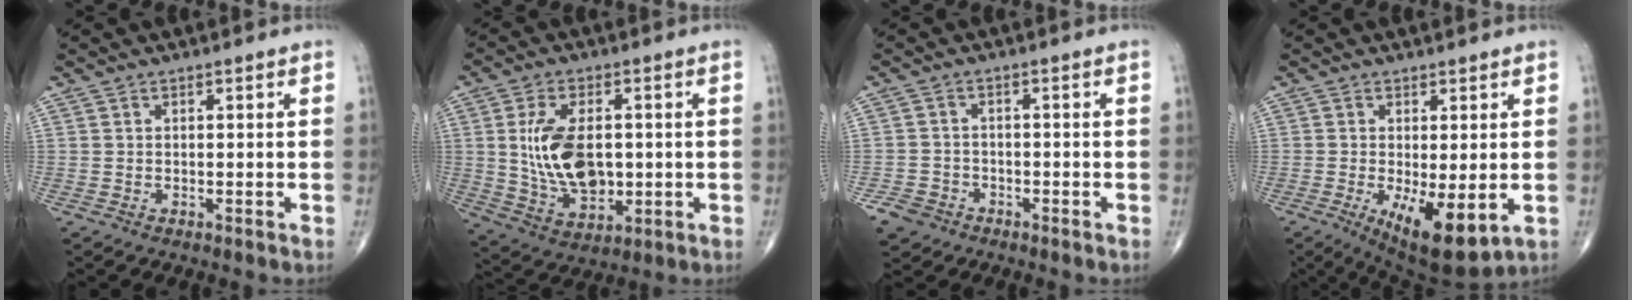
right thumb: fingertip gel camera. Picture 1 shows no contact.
{"total": 13.2, "force": [0.5, 7.9, 10.5], "torque": [-0.176, -0.007, 0.022]}
{"total": 4.7, "force": [-2.9, 3.6, 1.1], "torque": [-0.016, 0.014, -0.052]}
{"total": 10.7, "force": [-2.7, 4.0, 9.6], "torque": [-0.148, -0.023, -0.029]}